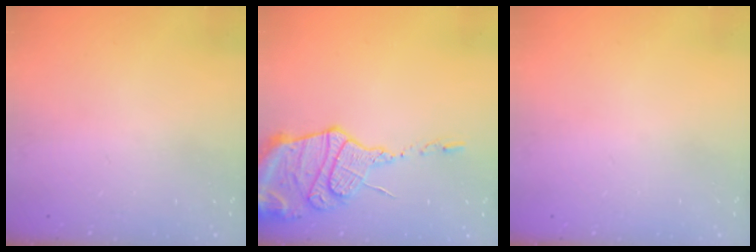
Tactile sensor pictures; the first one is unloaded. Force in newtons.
{"total": 16.4, "press": 16.3, "slide": 1.7}
{"total": 16.0, "press": 1.9, "slide": 15.9}